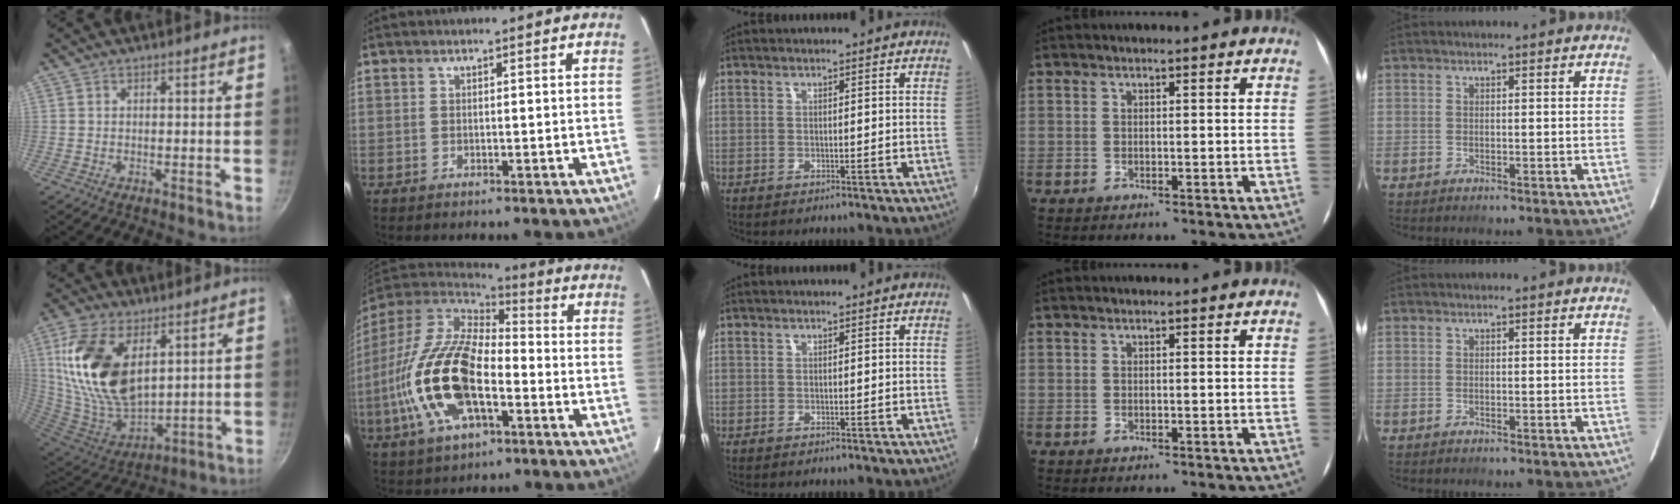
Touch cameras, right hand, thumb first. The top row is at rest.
{"thumb": {"total": 21.5, "force": [7.1, 12.0, 16.3], "torque": [-0.307, -0.039, 0.148]}, "index": {"total": 20.4, "force": [-5.6, 9.7, 17.1], "torque": [-0.364, -0.020, -0.104]}}